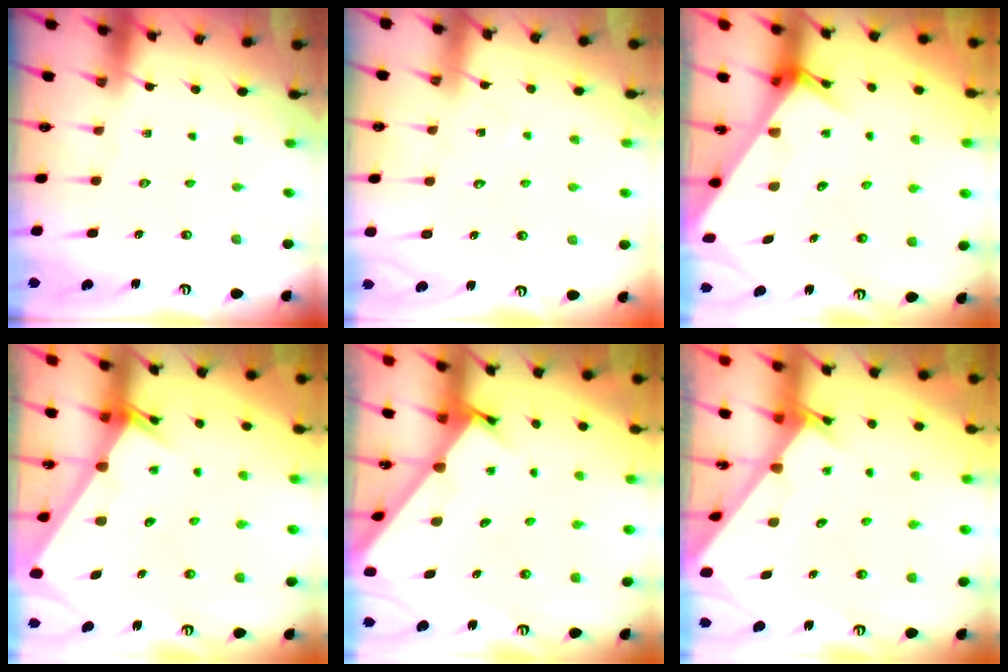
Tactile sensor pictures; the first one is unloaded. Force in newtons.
{"total": 5.9, "press": 5.9, "slide": 0.6}
{"total": 4.4, "press": 4.4, "slide": 0.3}
{"total": 2.5, "press": 2.5, "slide": 0.1}
{"total": 2.1, "press": 2.1, "slide": 0.2}
{"total": 2.1, "press": 2.1, "slide": 0.1}